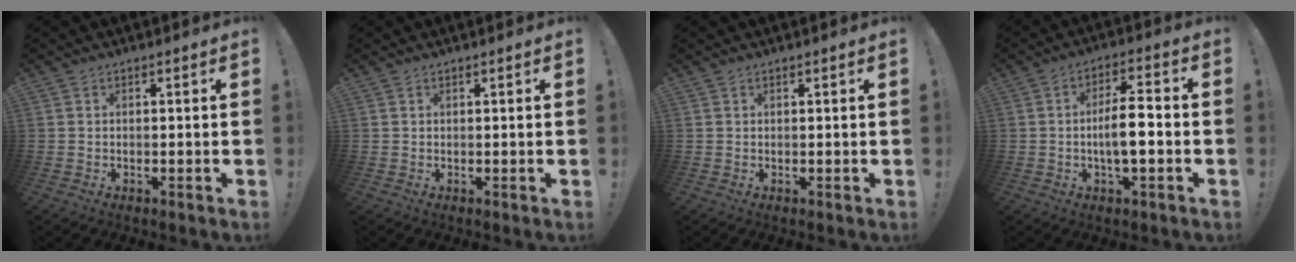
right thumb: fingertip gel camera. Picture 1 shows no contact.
{"total": 0.0}
{"total": 0.0}
{"total": 9.3, "force": [-1.9, 2.6, 8.7], "torque": [-0.160, 0.010, -0.038]}